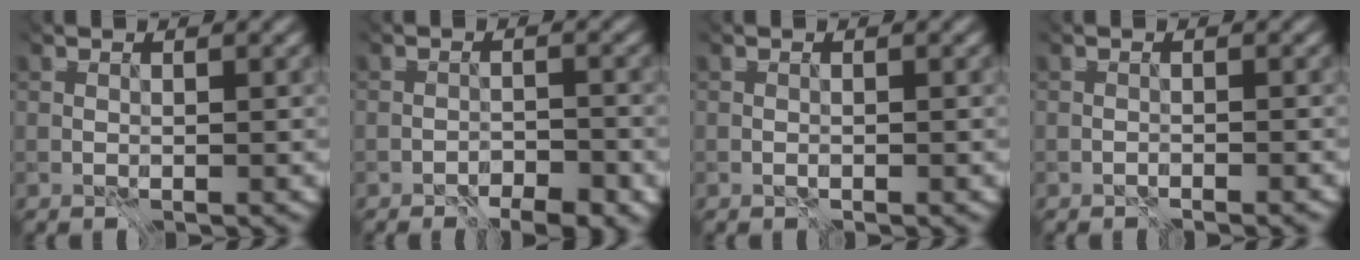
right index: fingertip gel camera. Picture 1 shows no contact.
{"total": 5.4, "force": [-5.3, 0.6, 0.7], "torque": [0.023, -0.006, -0.076]}
{"total": 0.9, "force": [-0.7, -0.5, -0.3], "torque": [0.008, 0.001, -0.020]}
{"total": 2.1, "force": [-1.7, -0.9, -0.7], "torque": [0.018, 0.000, -0.048]}